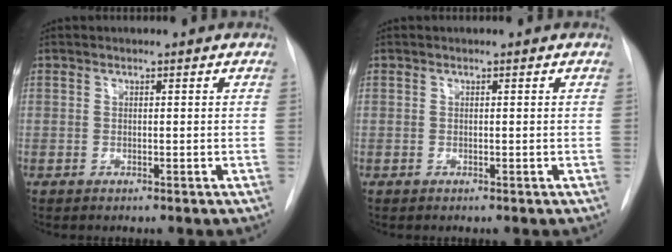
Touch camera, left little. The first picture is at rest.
{"total": 0.0}